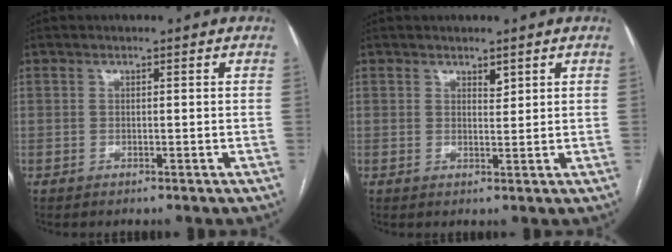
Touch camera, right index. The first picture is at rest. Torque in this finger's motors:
{"motor_torque": [0.10, 0.07, -0.02, 0.01]}